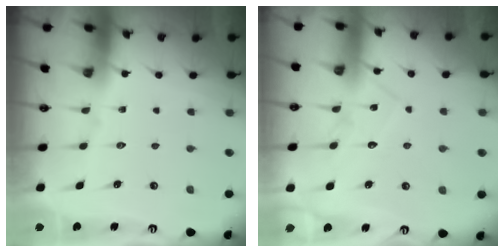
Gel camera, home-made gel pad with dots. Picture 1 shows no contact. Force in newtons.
{"total": 9.1, "press": 9.1, "slide": 0.6}